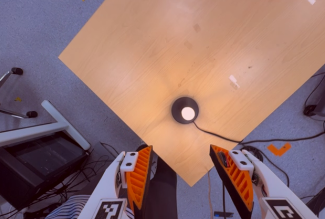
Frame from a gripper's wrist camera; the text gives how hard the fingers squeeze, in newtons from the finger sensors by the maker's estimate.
{"total": 0.0}